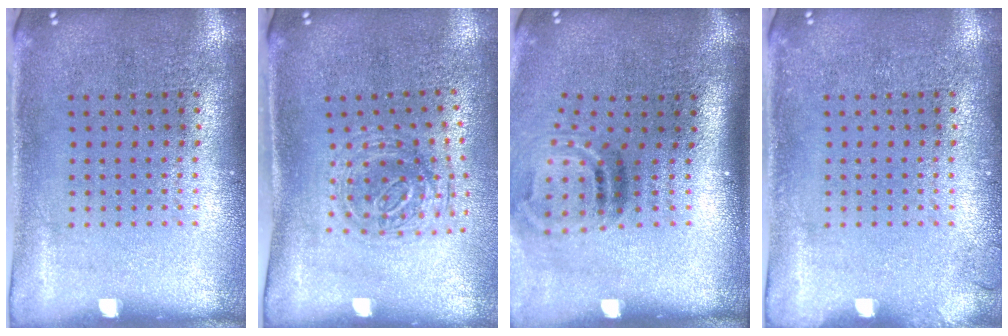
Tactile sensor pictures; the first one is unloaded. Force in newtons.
{"total": 1.1, "press": 1.1, "slide": 0.3}
{"total": 2.0, "press": 1.3, "slide": 1.6}
{"total": 0.7, "press": 0.7, "slide": 0.2}